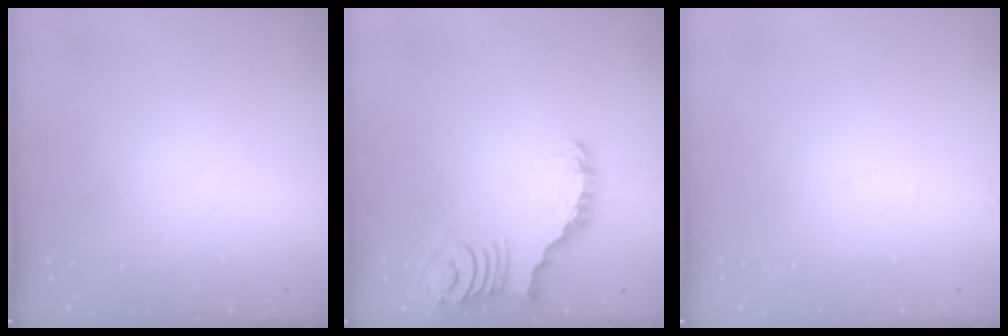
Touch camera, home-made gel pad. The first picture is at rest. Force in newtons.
{"total": 3.1, "press": 3.1, "slide": 0.3}
{"total": 1.0, "press": 1.0, "slide": 0.0}